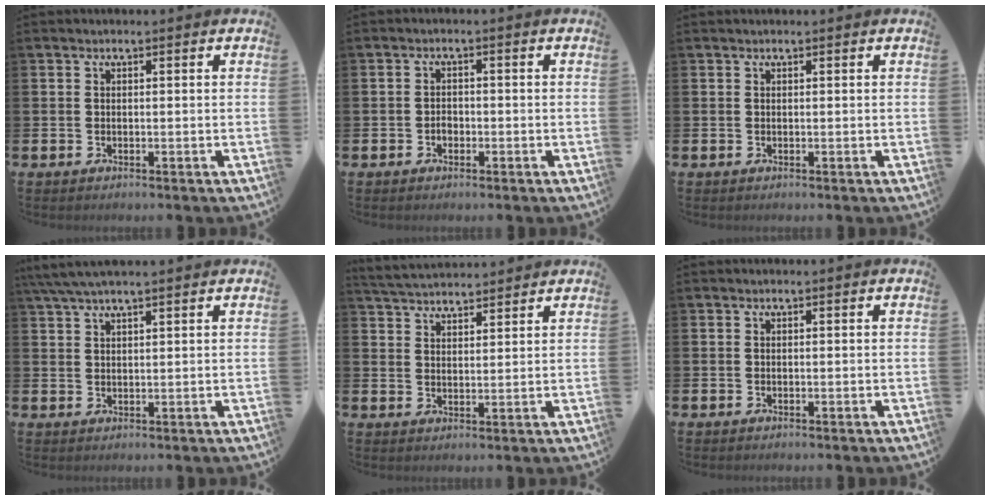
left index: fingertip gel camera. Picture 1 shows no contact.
{"total": 1.5, "force": [-0.6, 1.1, 0.8], "torque": [-0.010, 0.001, -0.014]}
{"total": 0.0}
{"total": 4.0, "force": [3.4, 0.4, 2.0], "torque": [-0.050, -0.003, 0.064]}
{"total": 4.1, "force": [4.0, 0.5, 0.2], "torque": [-0.018, -0.020, 0.074]}
{"total": 0.0}